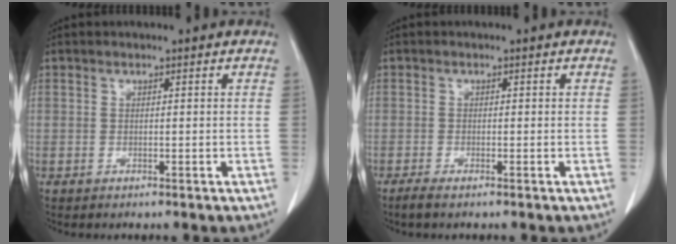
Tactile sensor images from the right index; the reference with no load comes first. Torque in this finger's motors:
{"motor_torque": [-0.01, 0.00, 0.09, 0.02]}